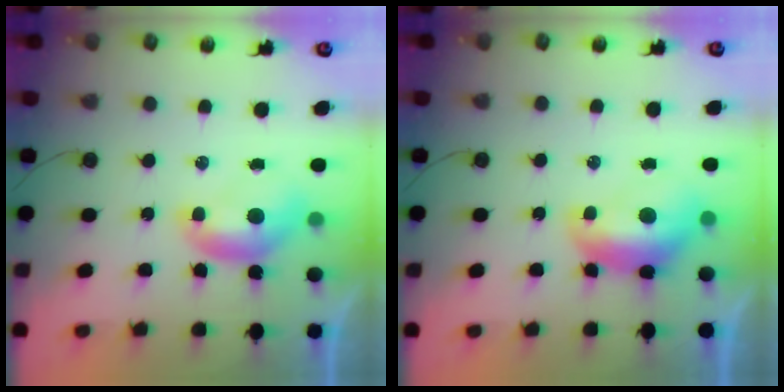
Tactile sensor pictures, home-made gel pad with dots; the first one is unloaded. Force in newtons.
{"total": 1.5, "press": 1.4, "slide": 0.6}